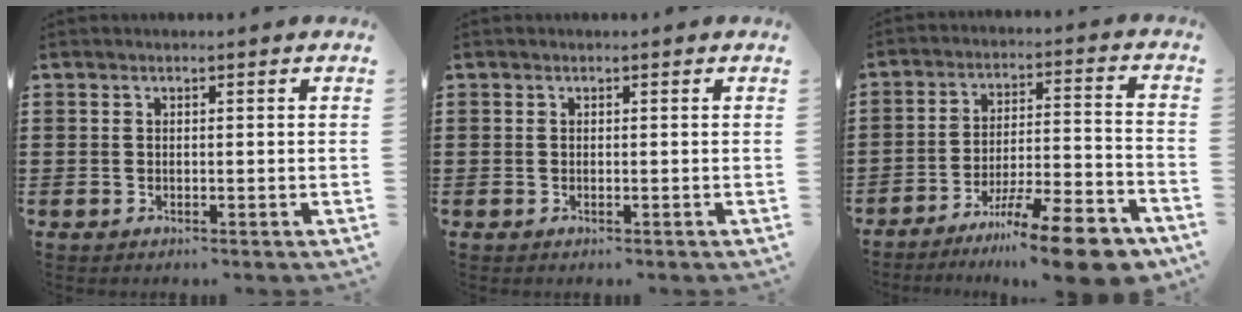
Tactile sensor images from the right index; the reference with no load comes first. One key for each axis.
{"total": 0.0}
{"total": 13.2, "fx": -10.1, "fy": 1.5, "fz": 8.4, "tx": -0.127, "ty": 0.033, "tz": -0.183}